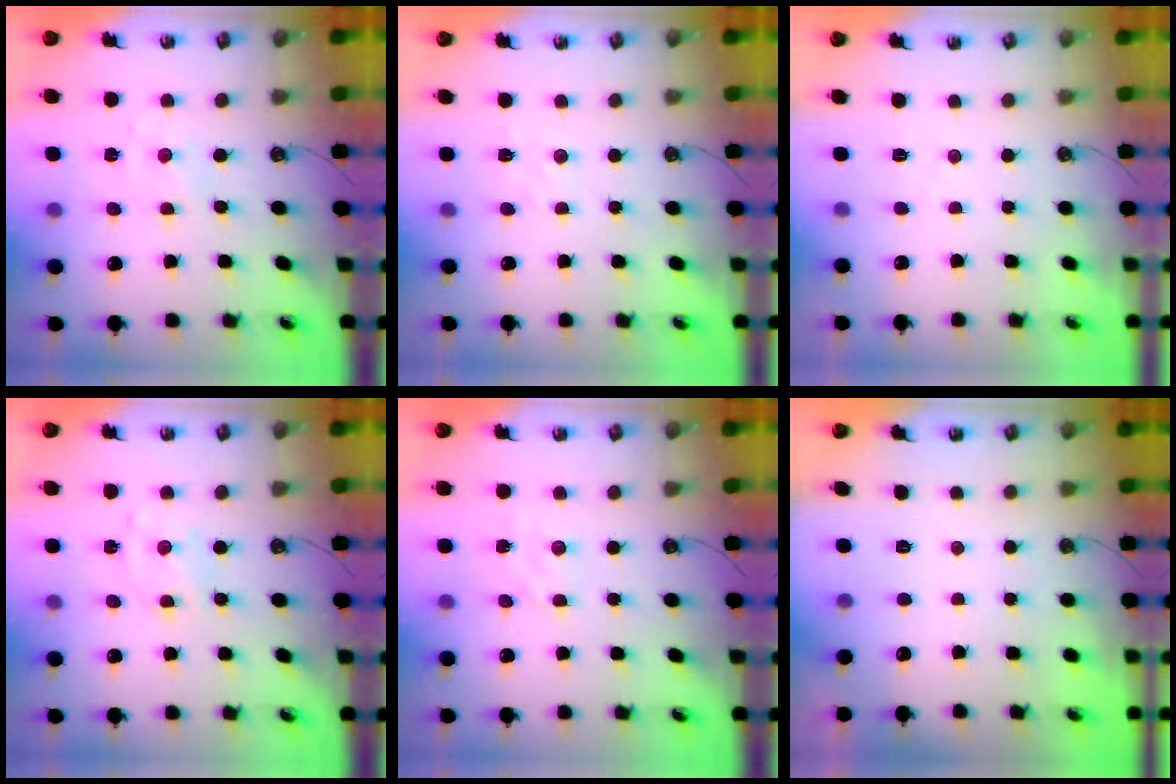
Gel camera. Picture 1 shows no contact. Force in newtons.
{"total": 2.8, "press": 2.8, "slide": 0.4}
{"total": 2.5, "press": 2.5, "slide": 0.4}
{"total": 1.8, "press": 1.8, "slide": 0.2}
{"total": 3.8, "press": 3.8, "slide": 0.4}
{"total": 0.0}